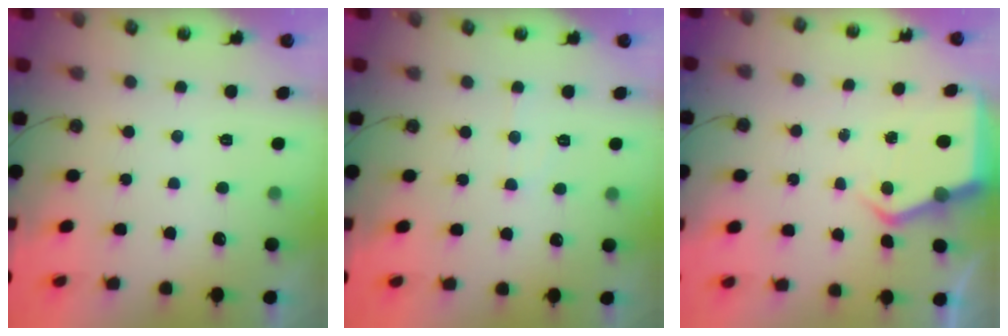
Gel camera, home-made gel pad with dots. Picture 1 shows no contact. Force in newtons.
{"total": 5.5, "press": 5.5, "slide": 0.8}
{"total": 4.8, "press": 4.8, "slide": 0.7}